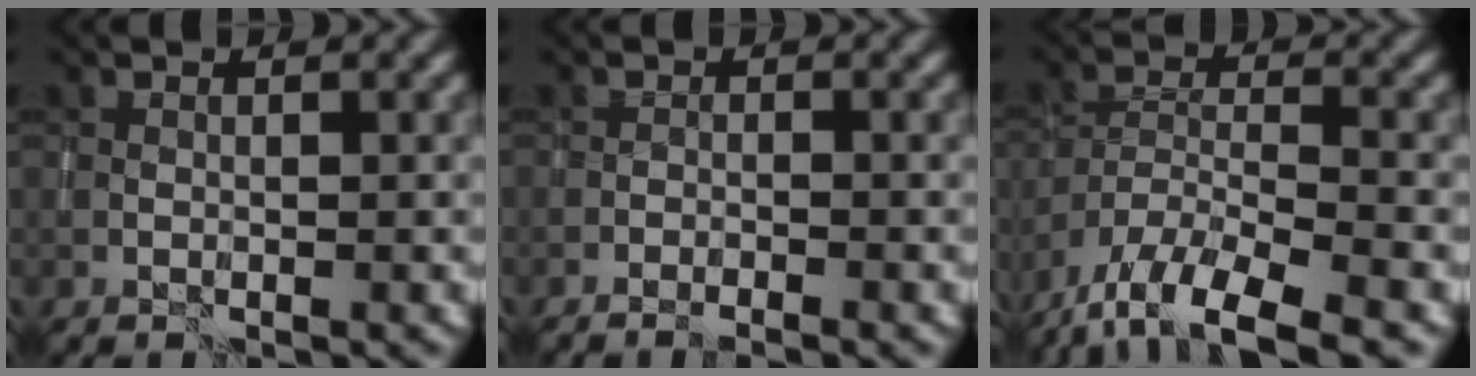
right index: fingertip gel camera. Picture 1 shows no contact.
{"total": 2.0, "force": [-1.7, 0.3, 1.1], "torque": [-0.022, 0.005, -0.028]}
{"total": 10.7, "force": [-8.3, 3.4, 5.8], "torque": [-0.097, -0.020, -0.137]}